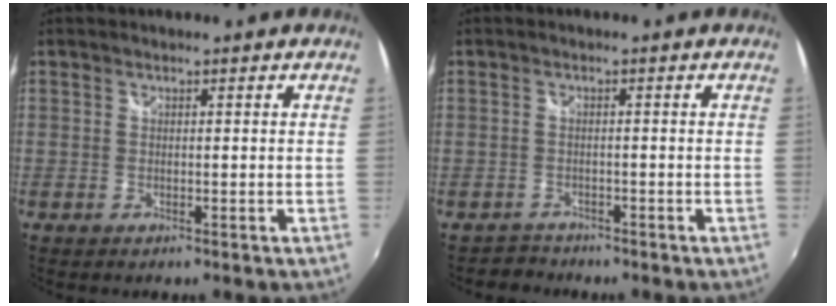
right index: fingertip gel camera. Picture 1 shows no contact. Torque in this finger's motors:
{"motor_torque": [-2.13, 0.00, -0.76, -0.21]}